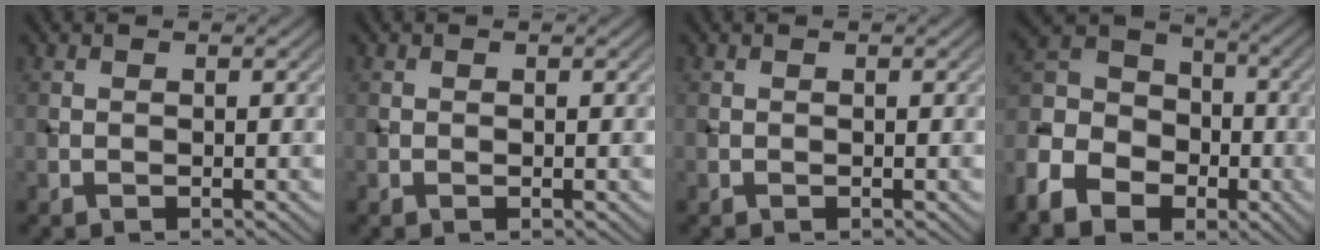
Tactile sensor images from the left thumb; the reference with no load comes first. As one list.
[{"total": 0.0}, {"total": 0.0}, {"total": 12.4, "force": [-6.3, 8.7, 6.3], "torque": [-0.178, -0.042, -0.122]}]